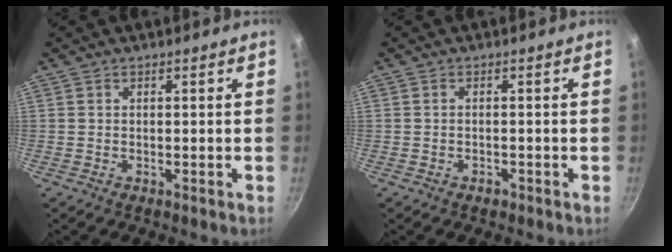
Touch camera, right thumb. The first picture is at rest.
{"total": 1.1, "force": [-0.7, 0.6, 0.6], "torque": [-0.011, 0.008, -0.008]}